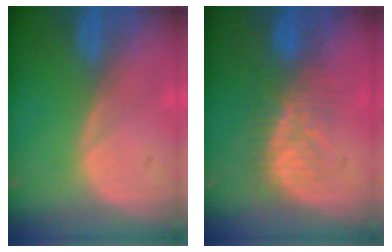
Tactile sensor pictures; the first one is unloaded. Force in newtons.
{"total": 6.2, "press": 6.0, "slide": 1.5}